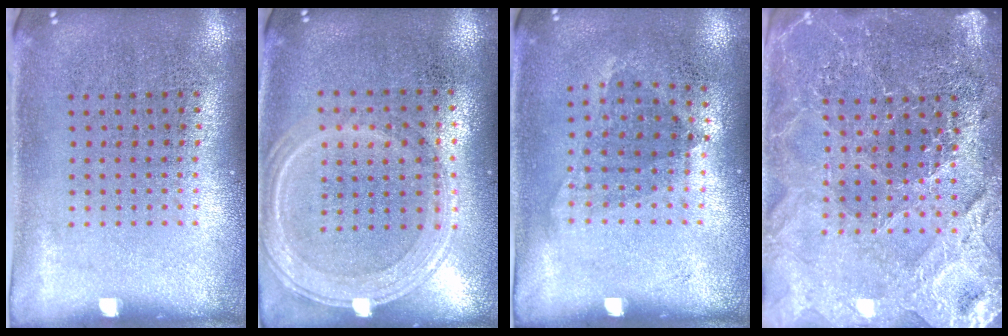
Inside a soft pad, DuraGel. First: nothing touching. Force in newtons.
{"total": 1.2, "press": 1.1, "slide": 0.5}
{"total": 1.0, "press": 0.8, "slide": 0.6}
{"total": 4.0, "press": 3.8, "slide": 1.2}